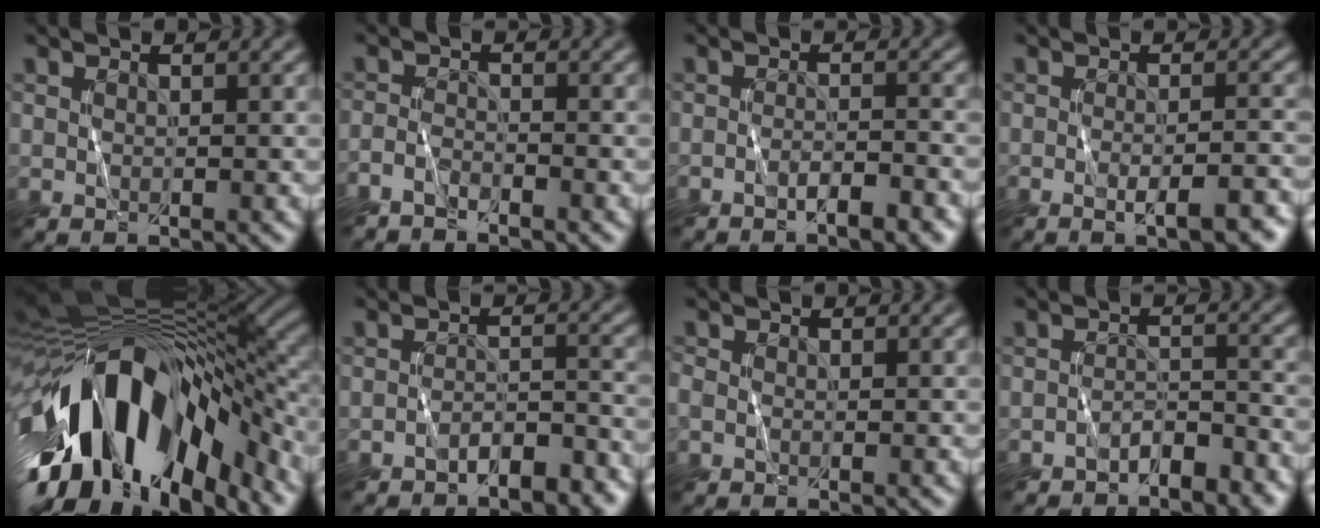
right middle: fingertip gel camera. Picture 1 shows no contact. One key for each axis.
{"total": 1.9, "fx": -1.9, "fy": 0.0, "fz": 0.1, "tx": -0.005, "ty": -0.005, "tz": -0.046}
{"total": 2.9, "fx": -2.0, "fy": 0.6, "fz": 1.9, "tx": -0.022, "ty": 0.006, "tz": -0.033}
{"total": 3.2, "fx": -1.5, "fy": 0.7, "fz": 2.7, "tx": -0.034, "ty": -0.003, "tz": -0.019}
{"total": 16.4, "fx": -7.3, "fy": 8.6, "fz": 11.9, "tx": -0.212, "ty": -0.003, "tz": -0.119}
{"total": 3.3, "fx": -2.8, "fy": 0.9, "fz": 1.6, "tx": -0.020, "ty": 0.008, "tz": -0.044}
{"total": 0.6, "fx": -0.1, "fy": 0.4, "fz": 0.4, "tx": -0.006, "ty": 0.001, "tz": -0.003}
{"total": 2.6, "fx": -2.3, "fy": 0.7, "fz": 0.9, "tx": -0.013, "ty": 0.008, "tz": -0.040}